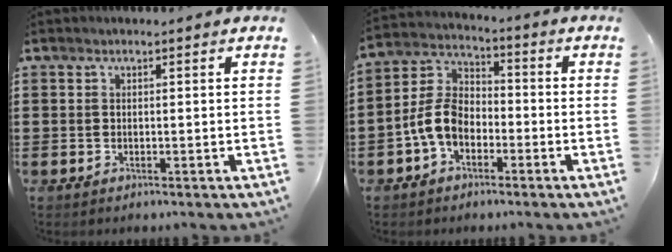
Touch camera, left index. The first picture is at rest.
{"total": 7.4, "force": [-3.0, 4.8, 4.7], "torque": [-0.129, 0.003, -0.069]}